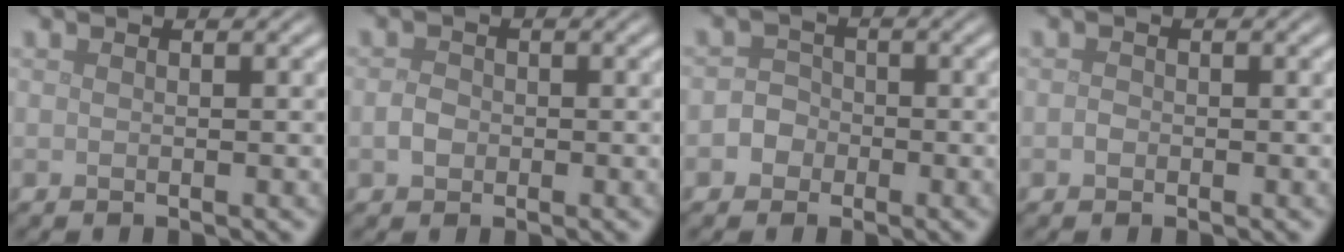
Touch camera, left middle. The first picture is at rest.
{"total": 1.5, "force": [-0.4, 1.2, 0.7], "torque": [-0.013, 0.002, -0.014]}
{"total": 2.4, "force": [-0.8, 2.2, 0.6], "torque": [0.012, 0.006, -0.027]}
{"total": 0.7, "force": [-0.3, 0.6, 0.3], "torque": [-0.006, -0.001, -0.009]}